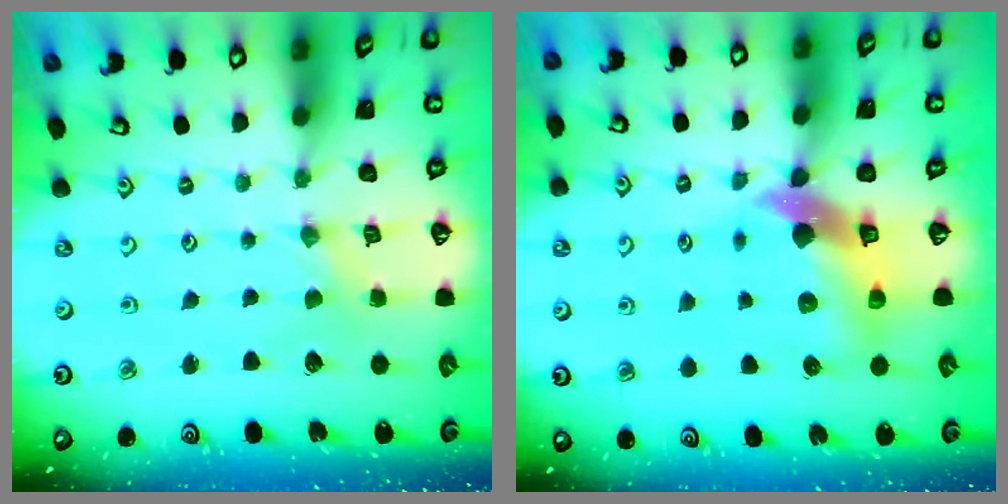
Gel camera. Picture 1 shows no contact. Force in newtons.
{"total": 9.7, "press": 9.5, "slide": 1.6}